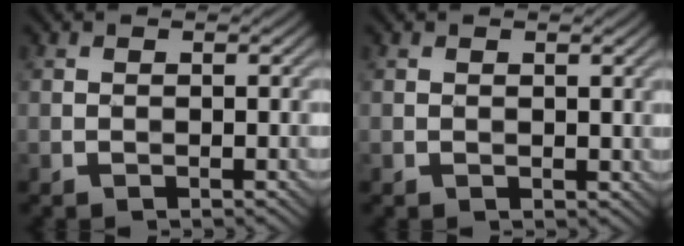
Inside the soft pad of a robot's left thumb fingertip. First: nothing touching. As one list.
[{"total": 0.7, "force": [0.4, 0.5, 0.3], "torque": [-0.005, -0.001, 0.008]}]